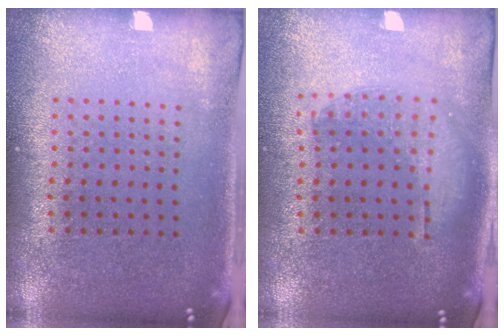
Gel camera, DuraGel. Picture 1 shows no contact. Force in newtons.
{"total": 1.2, "press": 1.1, "slide": 0.5}